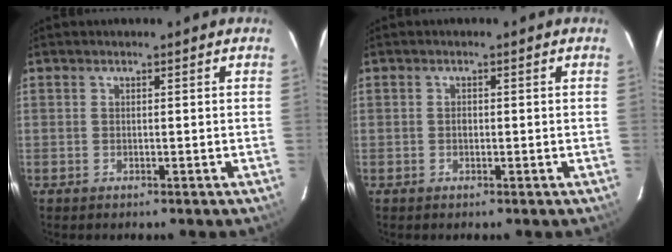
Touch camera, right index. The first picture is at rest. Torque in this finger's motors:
{"motor_torque": [0.08, 0.09, 0.06, 0.01]}